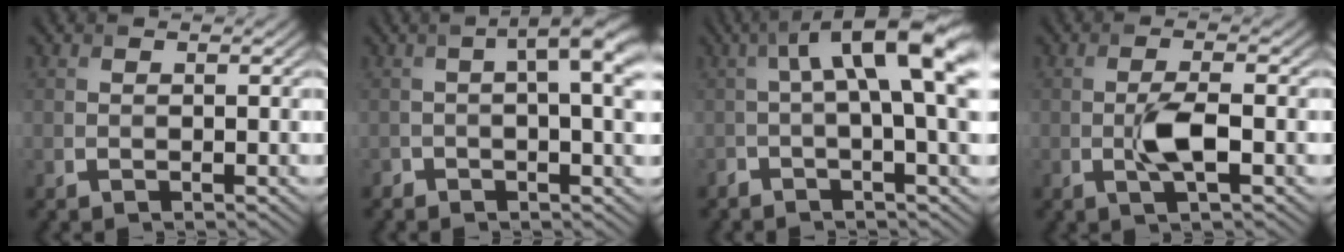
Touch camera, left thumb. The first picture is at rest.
{"total": 5.8, "force": [0.3, 1.7, 5.5], "torque": [-0.082, 0.006, 0.005]}
{"total": 9.8, "force": [1.4, 2.3, 9.5], "torque": [-0.142, 0.014, 0.024]}
{"total": 3.6, "force": [-0.6, 0.8, 3.4], "torque": [-0.076, 0.005, -0.013]}